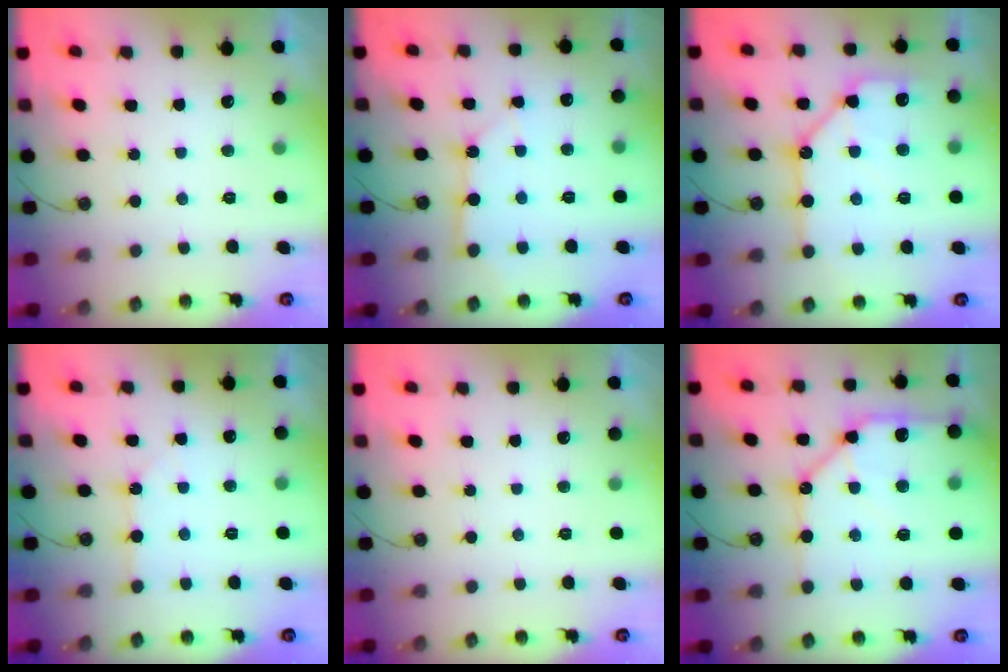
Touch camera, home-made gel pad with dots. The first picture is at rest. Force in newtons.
{"total": 6.1, "press": 6.0, "slide": 0.6}
{"total": 13.5, "press": 13.4, "slide": 1.5}
{"total": 1.9, "press": 1.9, "slide": 0.4}
{"total": 0.0}
{"total": 16.3, "press": 16.1, "slide": 2.1}